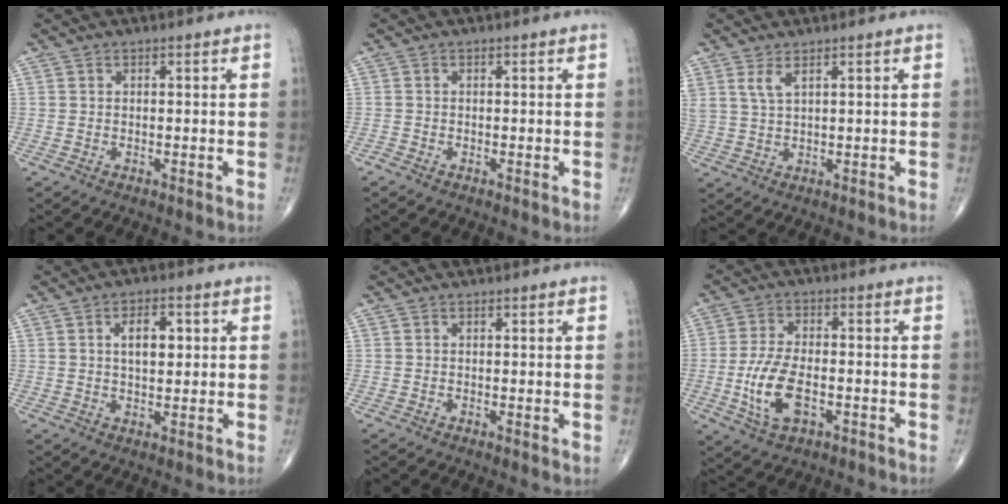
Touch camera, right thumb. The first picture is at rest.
{"total": 0.6, "force": [-0.4, 0.2, 0.4], "torque": [-0.011, -0.003, -0.014]}
{"total": 3.2, "force": [1.9, 1.0, 2.4], "torque": [-0.053, -0.007, 0.046]}
{"total": 5.8, "force": [1.4, 3.0, 4.7], "torque": [-0.062, 0.000, 0.023]}
{"total": 0.9, "force": [0.2, 0.3, 0.8], "torque": [-0.013, -0.003, 0.003]}
{"total": 9.7, "force": [-2.6, 4.8, 8.0], "torque": [-0.166, 0.007, -0.046]}